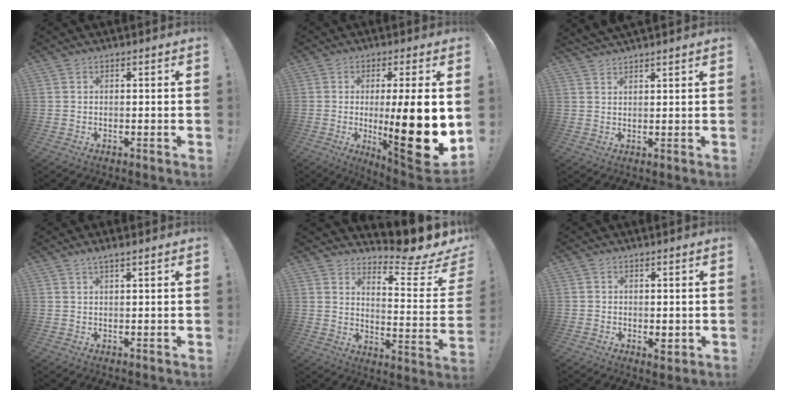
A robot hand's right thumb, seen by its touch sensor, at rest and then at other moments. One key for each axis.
{"total": 20.6, "fx": -1.9, "fy": 3.7, "fz": 20.2, "tx": -0.311, "ty": -0.021, "tz": -0.024}
{"total": 2.7, "fx": 2.5, "fy": 0.1, "fz": 0.8, "tx": -0.020, "ty": -0.016, "tz": 0.049}
{"total": 1.9, "fx": 1.5, "fy": 0.0, "fz": 1.3, "tx": -0.028, "ty": -0.002, "tz": 0.026}
{"total": 8.1, "fx": 7.4, "fy": 0.2, "fz": 3.3, "tx": -0.025, "ty": -0.097, "tz": 0.113}
{"total": 3.8, "fx": -0.2, "fy": 3.5, "fz": 1.5, "tx": -0.018, "ty": 0.004, "tz": 0.000}